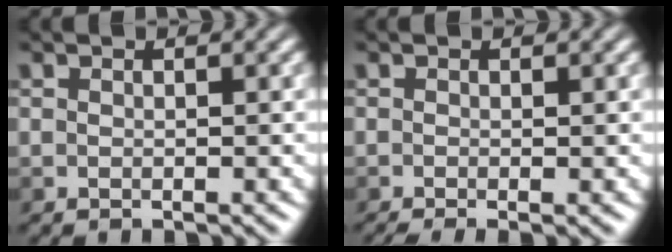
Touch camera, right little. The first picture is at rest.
{"total": 2.0, "force": [-0.9, 0.6, 1.7], "torque": [-0.023, -0.011, -0.016]}